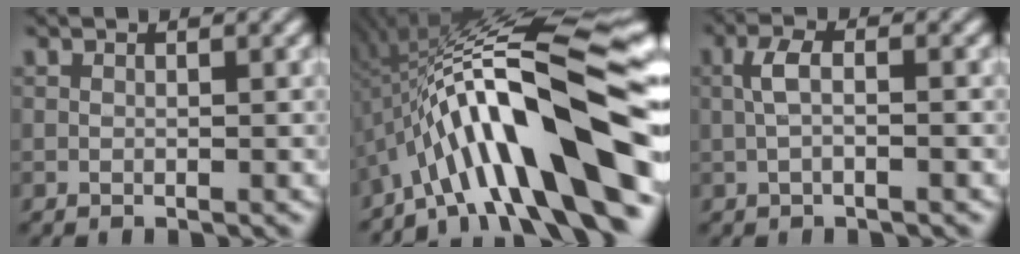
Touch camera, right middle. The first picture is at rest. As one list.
[{"total": 15.6, "force": [-4.7, 3.5, 14.5], "torque": [-0.205, 0.048, -0.070]}, {"total": 1.9, "force": [-0.2, 0.5, 1.8], "torque": [-0.040, 0.011, -0.002]}]